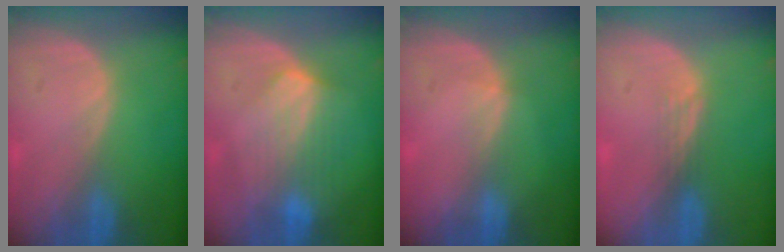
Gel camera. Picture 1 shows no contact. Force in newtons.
{"total": 7.4, "press": 6.6, "slide": 3.2}
{"total": 1.3, "press": 0.9, "slide": 0.9}
{"total": 1.5, "press": 1.2, "slide": 0.9}